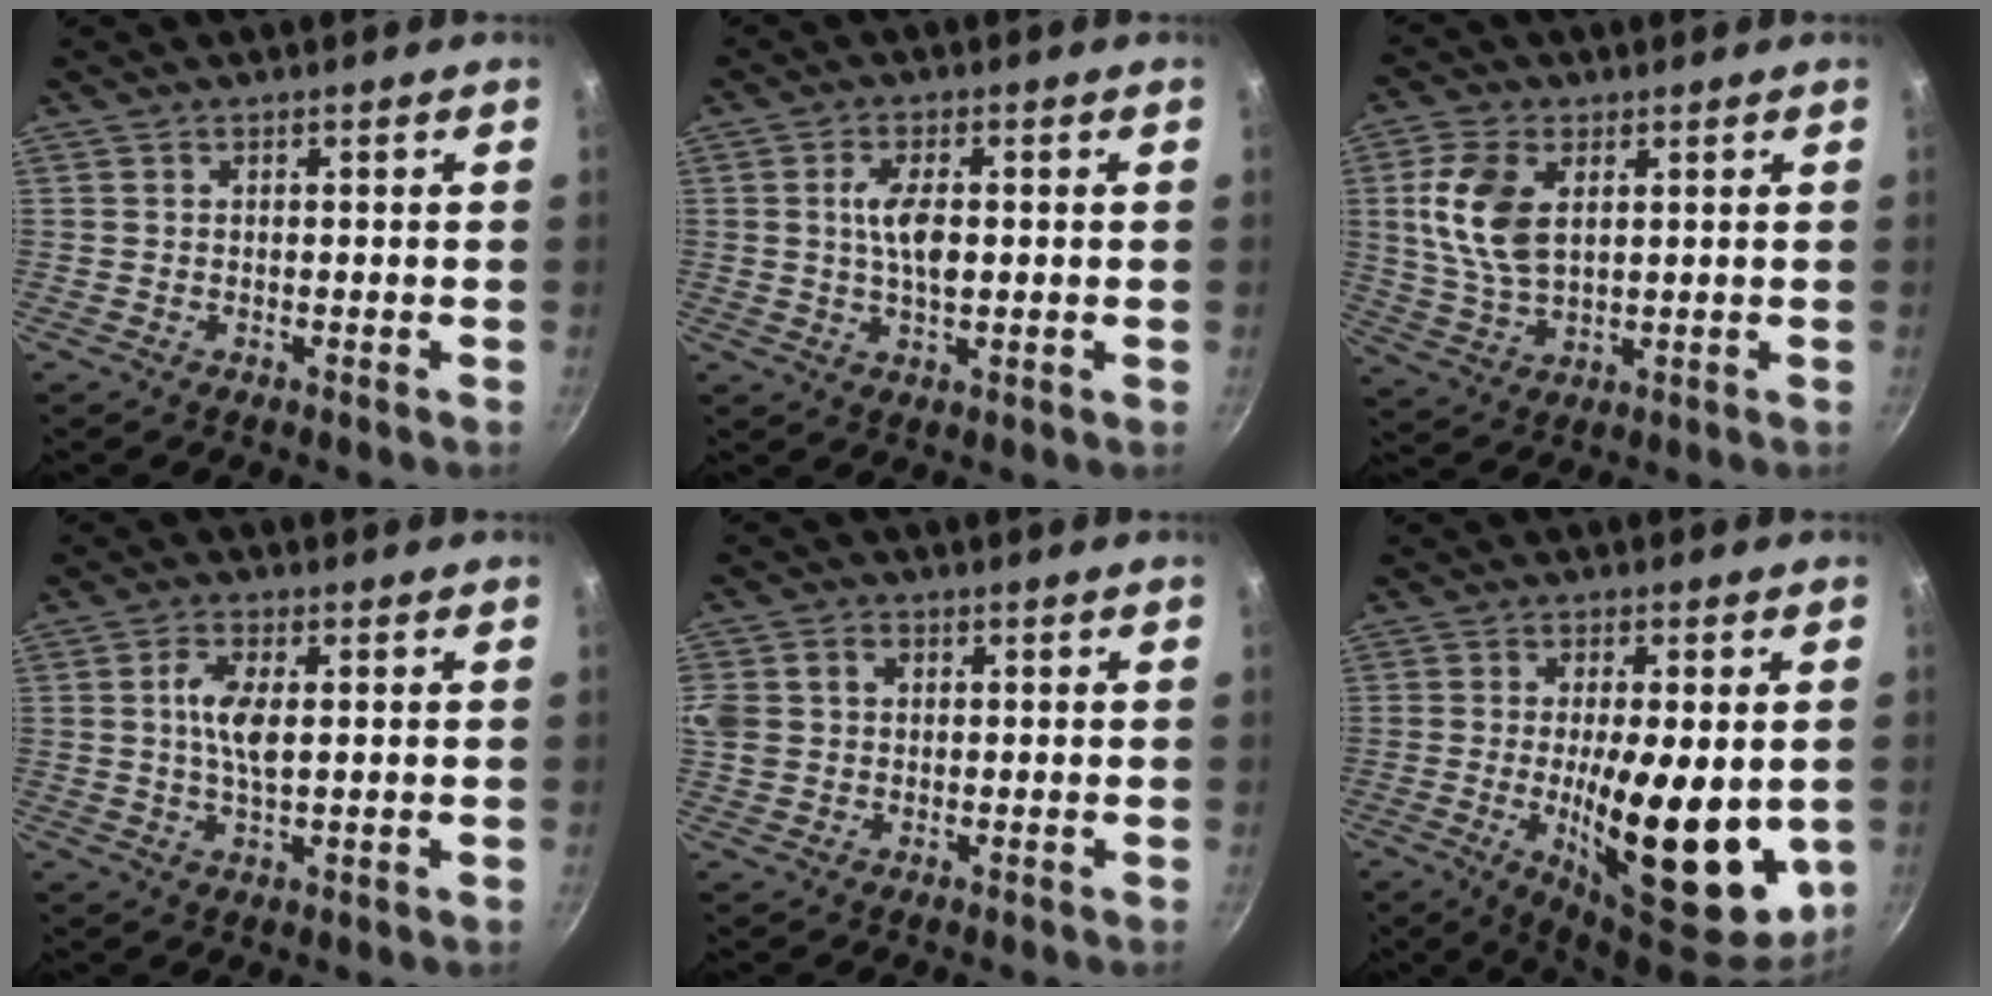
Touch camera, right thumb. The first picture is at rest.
{"total": 6.4, "force": [0.6, 2.8, 5.7], "torque": [-0.103, 0.002, 0.009]}
{"total": 11.3, "force": [2.8, 6.6, 8.7], "torque": [-0.167, -0.010, 0.058]}
{"total": 6.4, "force": [1.0, 2.6, 5.8], "torque": [-0.115, 0.002, 0.018]}
{"total": 8.5, "force": [1.6, 7.1, 4.3], "torque": [-0.093, 0.016, 0.023]}
{"total": 18.9, "force": [-2.1, 6.8, 17.5], "torque": [-0.245, -0.012, -0.023]}